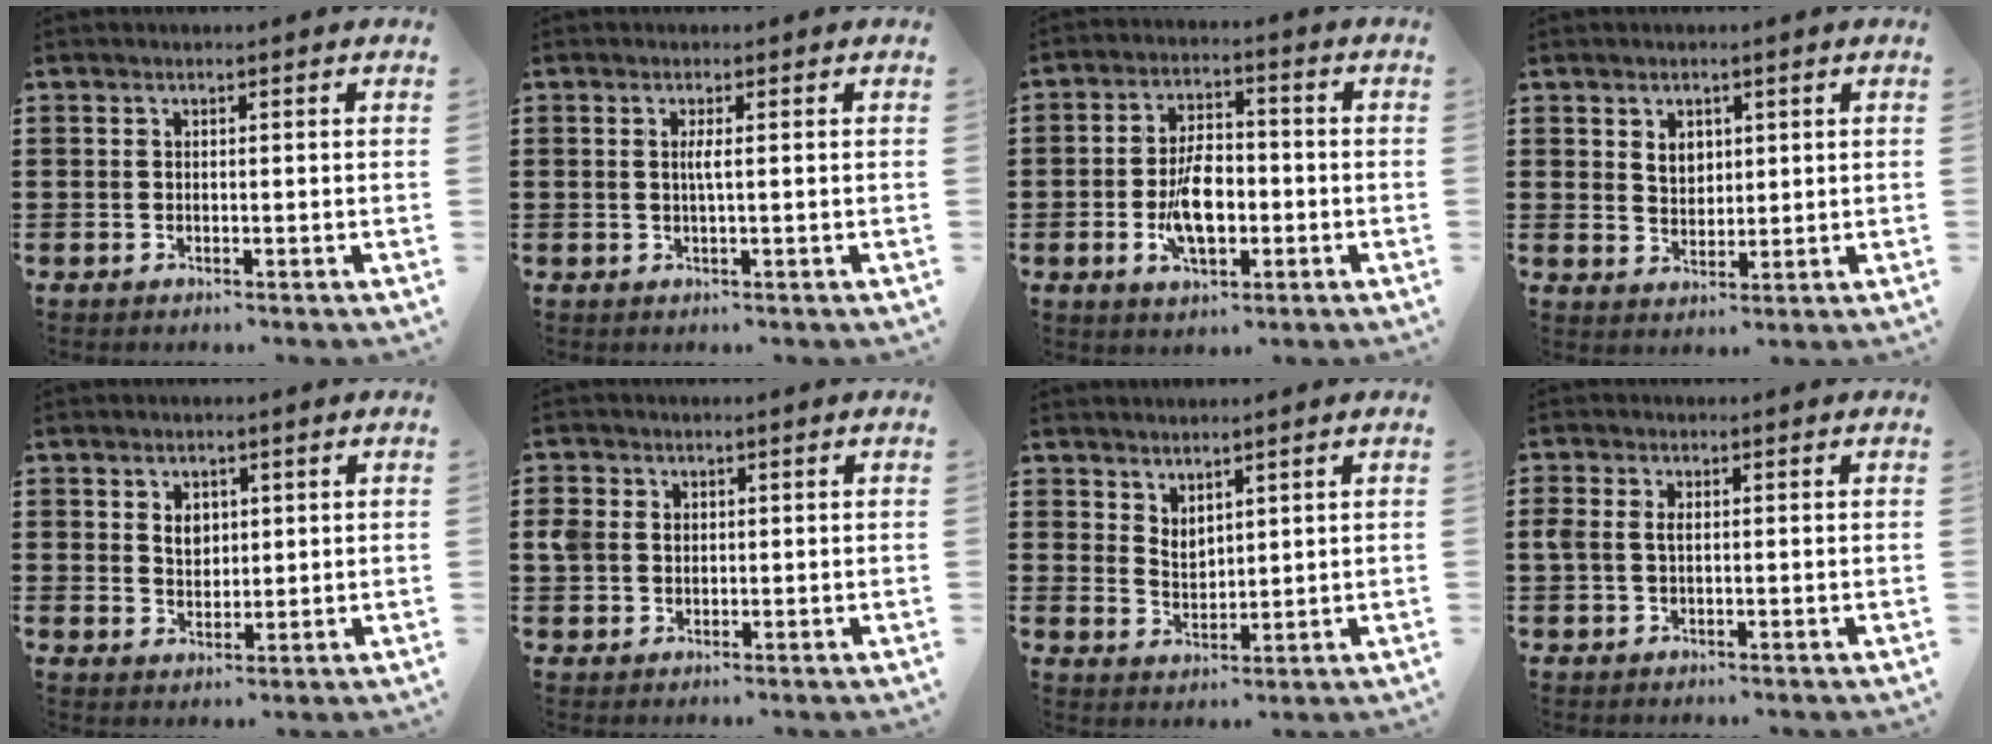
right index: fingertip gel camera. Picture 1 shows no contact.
{"total": 1.7, "force": [0.1, 0.0, 1.7], "torque": [-0.032, -0.003, 0.001]}
{"total": 8.3, "force": [-1.7, 4.3, 6.9], "torque": [-0.136, 0.001, -0.034]}
{"total": 3.0, "force": [1.4, 2.2, 1.5], "torque": [-0.036, 0.008, 0.025]}
{"total": 2.9, "force": [1.1, 2.1, 1.7], "torque": [-0.033, 0.005, 0.018]}
{"total": 3.1, "force": [0.6, 2.6, 1.6], "torque": [-0.046, 0.009, 0.007]}
{"total": 2.9, "force": [2.6, 1.2, 0.3], "torque": [-0.013, 0.000, 0.050]}
{"total": 2.0, "force": [0.2, 1.2, 1.6], "torque": [-0.041, 0.003, 0.000]}